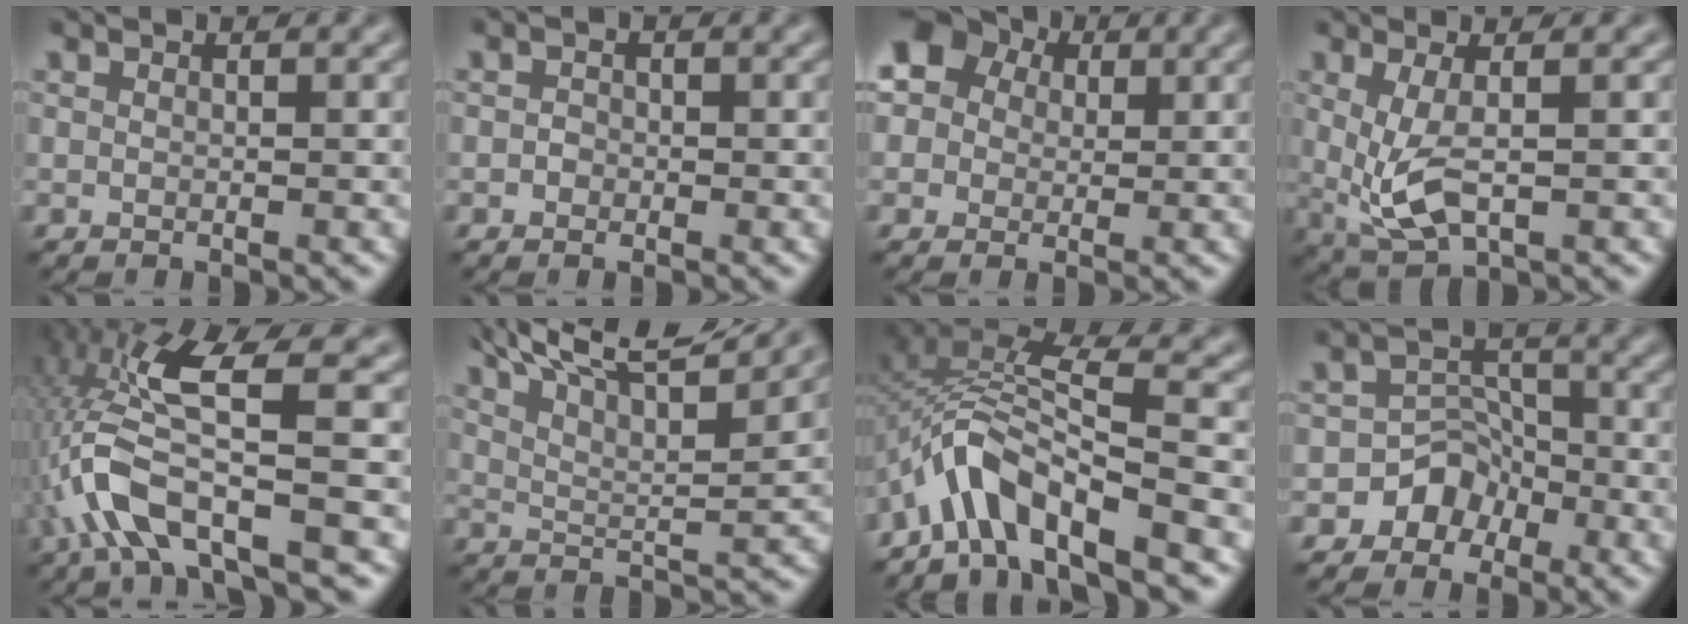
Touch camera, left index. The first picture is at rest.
{"total": 0.9, "force": [-0.4, 0.7, 0.2], "torque": [-0.001, -0.001, -0.009]}
{"total": 7.3, "force": [2.7, 6.2, 2.9], "torque": [-0.060, 0.030, 0.019]}
{"total": 4.1, "force": [0.1, 1.7, 3.7], "torque": [-0.088, -0.010, 0.005]}
{"total": 9.2, "force": [-2.8, 2.7, 8.4], "torque": [-0.191, 0.008, -0.057]}
{"total": 13.7, "force": [10.4, 3.8, 8.1], "torque": [-0.113, 0.030, 0.117]}
{"total": 7.0, "force": [-4.2, 2.3, 5.2], "torque": [-0.083, 0.009, -0.086]}
{"total": 4.4, "force": [-2.6, 3.4, 0.6], "torque": [0.034, 0.015, -0.060]}